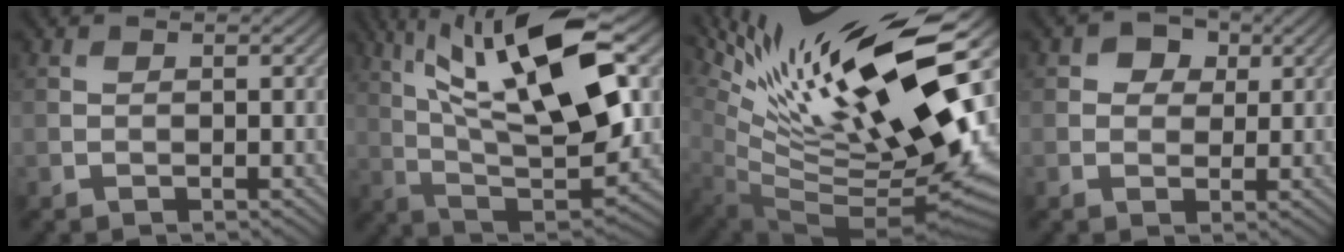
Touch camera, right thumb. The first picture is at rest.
{"total": 16.8, "force": [5.9, 5.4, 14.7], "torque": [-0.275, 0.007, 0.103]}
{"total": 18.9, "force": [6.7, 6.0, 16.6], "torque": [-0.278, 0.013, 0.125]}
{"total": 3.4, "force": [1.1, 2.8, 1.6], "torque": [-0.024, 0.004, 0.010]}